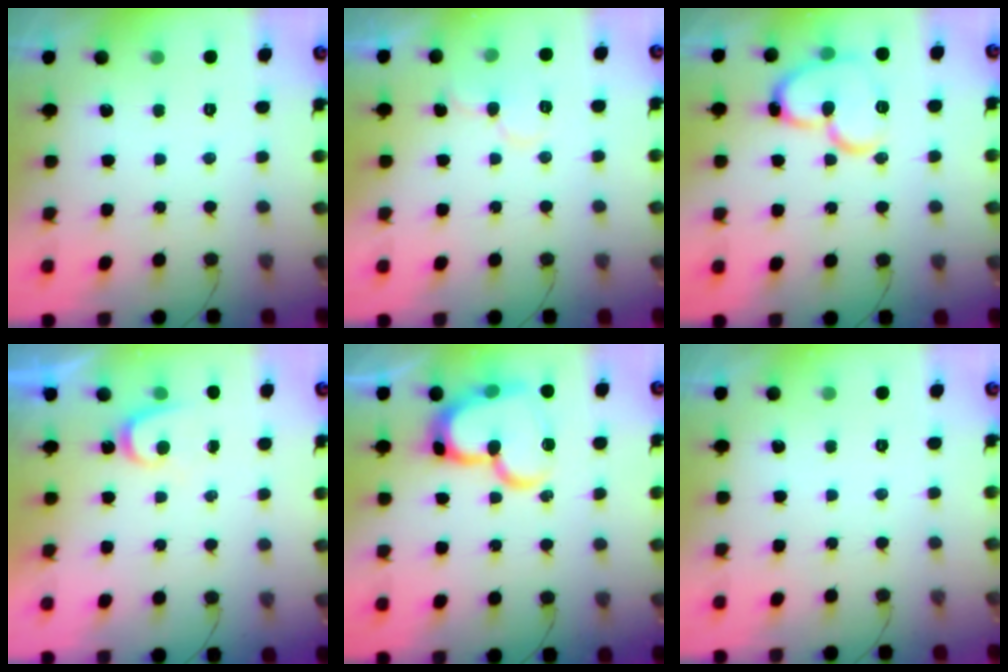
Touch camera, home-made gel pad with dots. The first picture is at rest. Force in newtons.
{"total": 7.0, "press": 7.0, "slide": 0.4}
{"total": 14.3, "press": 14.2, "slide": 1.8}
{"total": 3.4, "press": 3.3, "slide": 0.3}
{"total": 18.7, "press": 18.6, "slide": 1.9}
{"total": 0.0}